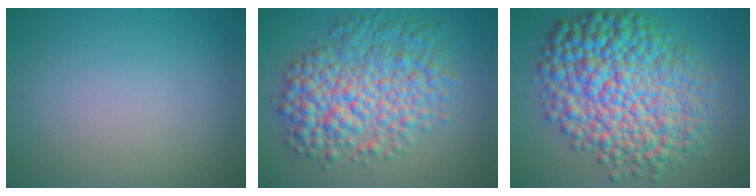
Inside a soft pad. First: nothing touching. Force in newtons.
{"total": 8.8, "press": 8.8, "slide": 0.1}
{"total": 13.8, "press": 13.8, "slide": 0.0}